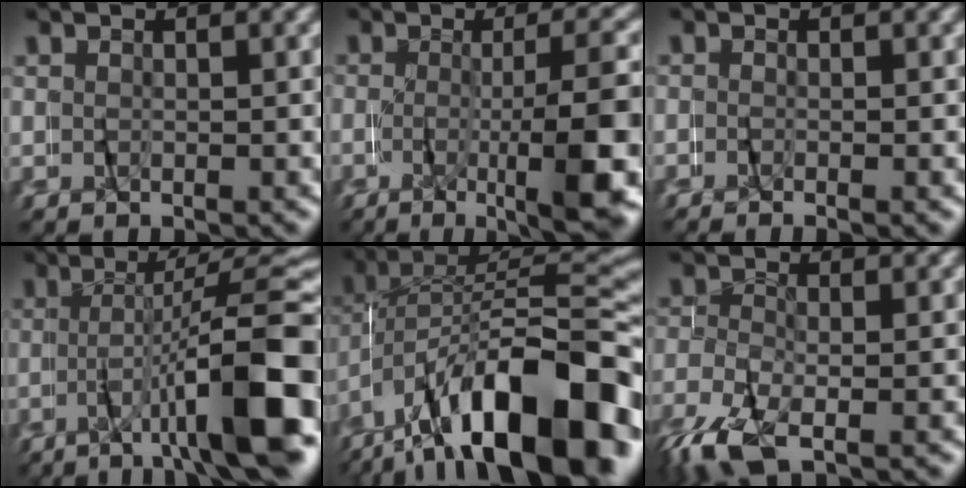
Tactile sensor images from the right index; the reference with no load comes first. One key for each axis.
{"total": 8.0, "fx": -2.7, "fy": 0.5, "fz": 7.5, "tx": -0.078, "ty": 0.004, "tz": -0.042}
{"total": 1.1, "fx": -1.0, "fy": -0.6, "fz": -0.1, "tx": -0.001, "ty": 0.002, "tz": -0.021}
{"total": 11.1, "fx": -3.6, "fy": 2.0, "fz": 10.3, "tx": -0.136, "ty": 0.001, "tz": -0.047}
{"total": 15.2, "fx": -6.3, "fy": 6.9, "fz": 11.9, "tx": -0.188, "ty": -0.008, "tz": -0.081}
{"total": 5.4, "fx": -4.7, "fy": 1.9, "fz": 1.9, "tx": -0.059, "ty": -0.015, "tz": -0.070}